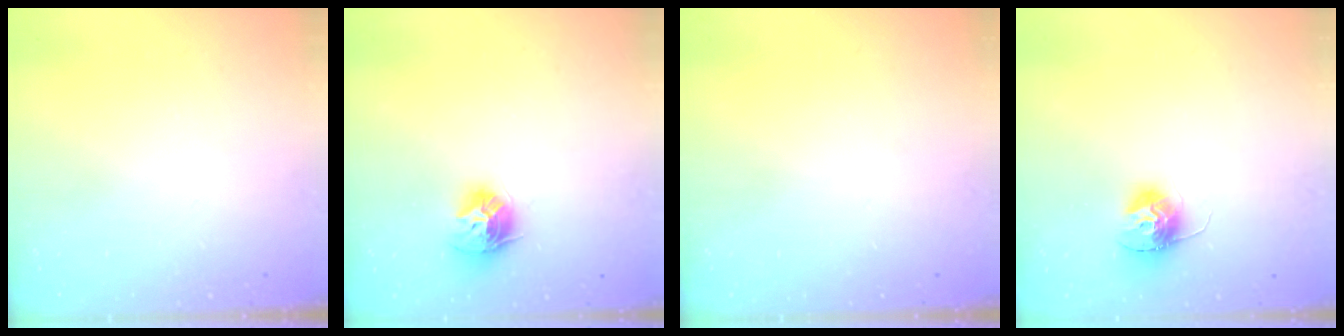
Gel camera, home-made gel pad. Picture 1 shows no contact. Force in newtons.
{"total": 10.4, "press": 10.3, "slide": 1.1}
{"total": 0.0}
{"total": 12.3, "press": 12.2, "slide": 0.9}